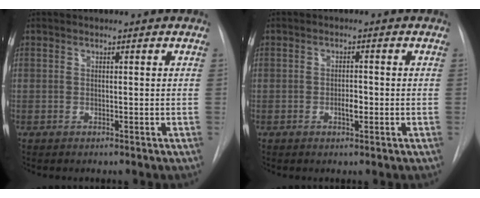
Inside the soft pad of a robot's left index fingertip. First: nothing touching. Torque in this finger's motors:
{"motor_torque": [0.50, 0.21, 0.03, 0.00]}